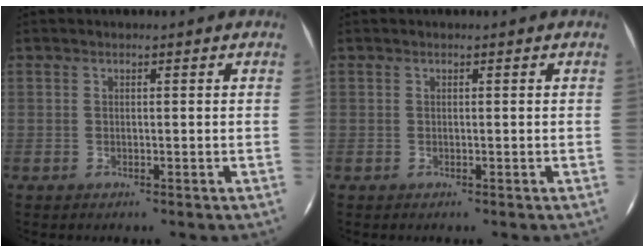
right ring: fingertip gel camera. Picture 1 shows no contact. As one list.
[{"total": 0.0}]